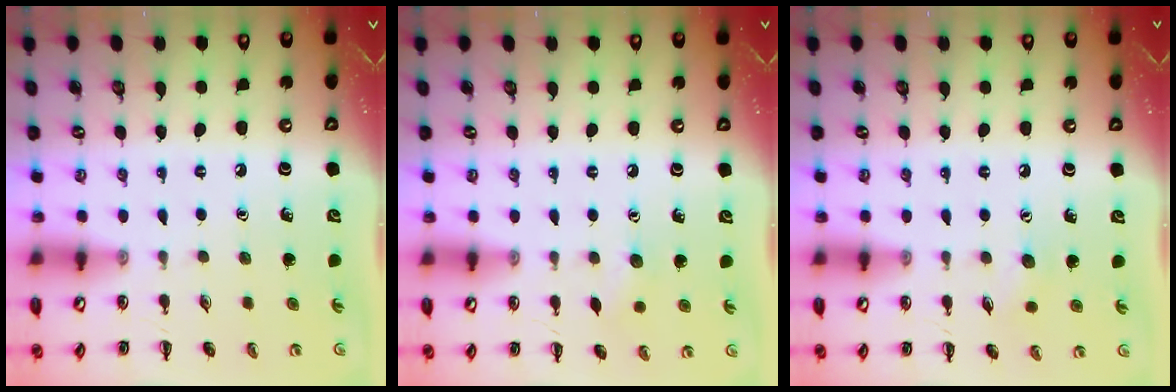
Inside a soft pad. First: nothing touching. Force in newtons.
{"total": 4.8, "press": 4.6, "slide": 1.3}
{"total": 4.0, "press": 3.9, "slide": 1.0}